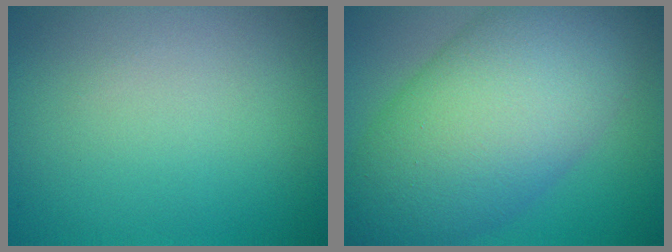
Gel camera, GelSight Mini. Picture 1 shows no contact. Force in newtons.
{"total": 13.0, "press": 13.0, "slide": 0.2}